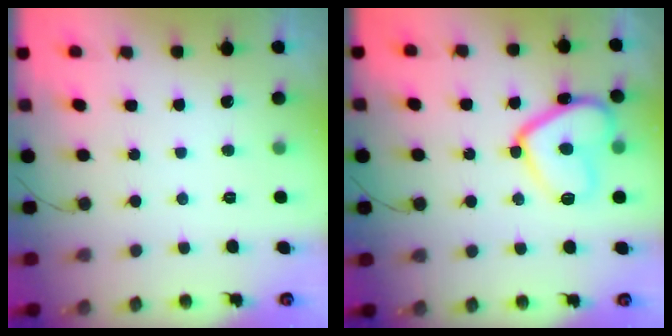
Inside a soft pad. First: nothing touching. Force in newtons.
{"total": 14.9, "press": 14.8, "slide": 1.3}